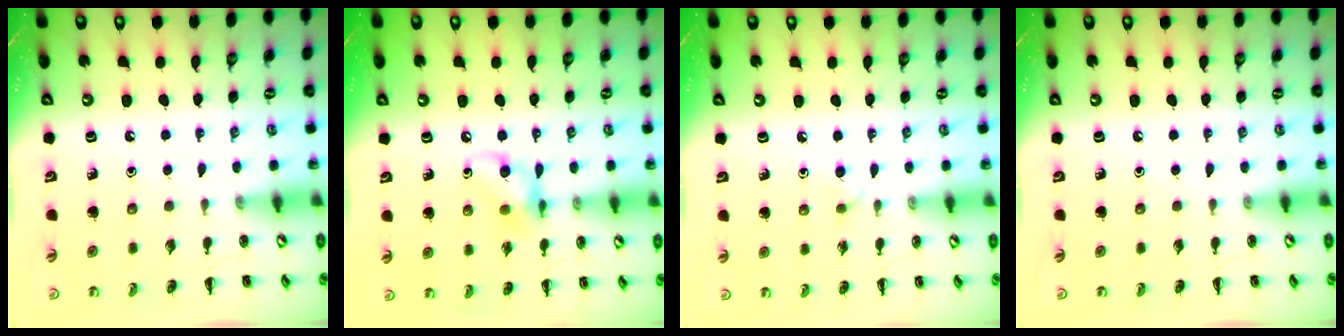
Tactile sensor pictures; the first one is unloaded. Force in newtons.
{"total": 10.1, "press": 10.0, "slide": 1.5}
{"total": 3.9, "press": 3.7, "slide": 1.3}
{"total": 0.0}